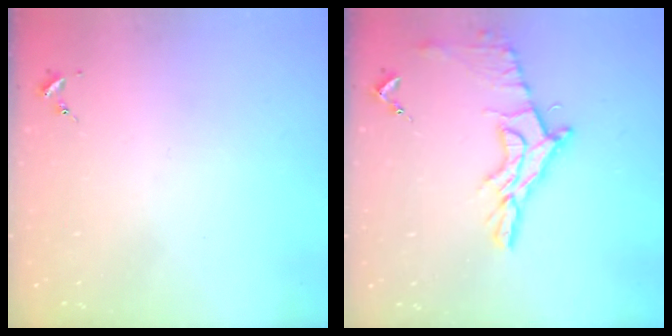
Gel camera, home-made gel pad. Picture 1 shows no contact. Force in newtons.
{"total": 12.9, "press": 12.8, "slide": 1.1}